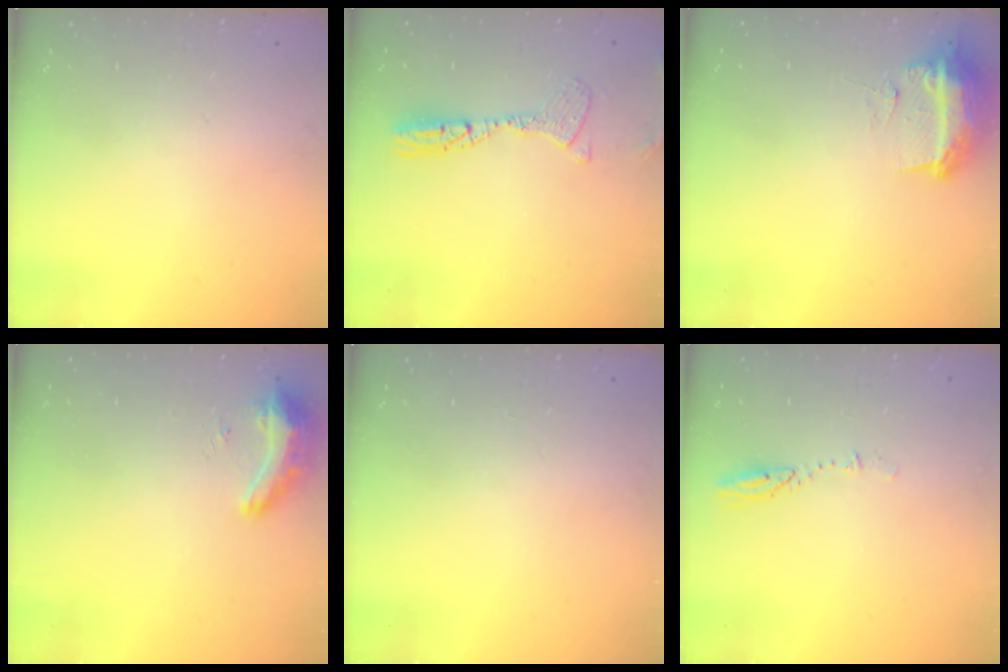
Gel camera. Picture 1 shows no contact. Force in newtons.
{"total": 11.8, "press": 11.6, "slide": 2.1}
{"total": 11.4, "press": 11.4, "slide": 1.1}
{"total": 8.4, "press": 8.3, "slide": 1.3}
{"total": 0.0}
{"total": 3.5, "press": 3.4, "slide": 0.3}